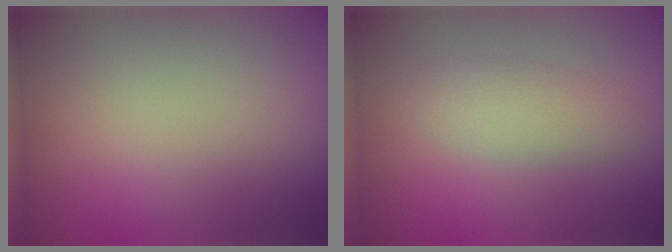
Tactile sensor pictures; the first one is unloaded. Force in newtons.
{"total": 2.5, "press": 2.5, "slide": 0.1}